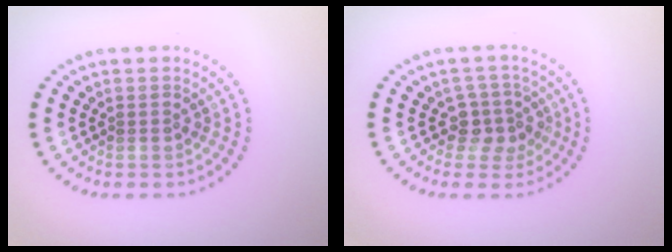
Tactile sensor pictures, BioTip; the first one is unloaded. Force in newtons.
{"total": 2.6, "press": 2.1, "slide": 1.5}